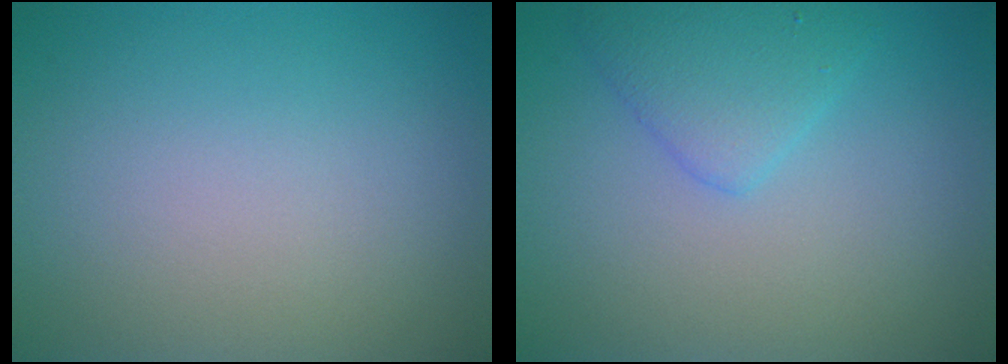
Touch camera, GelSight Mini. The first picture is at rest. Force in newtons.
{"total": 2.7, "press": 2.7, "slide": 0.2}